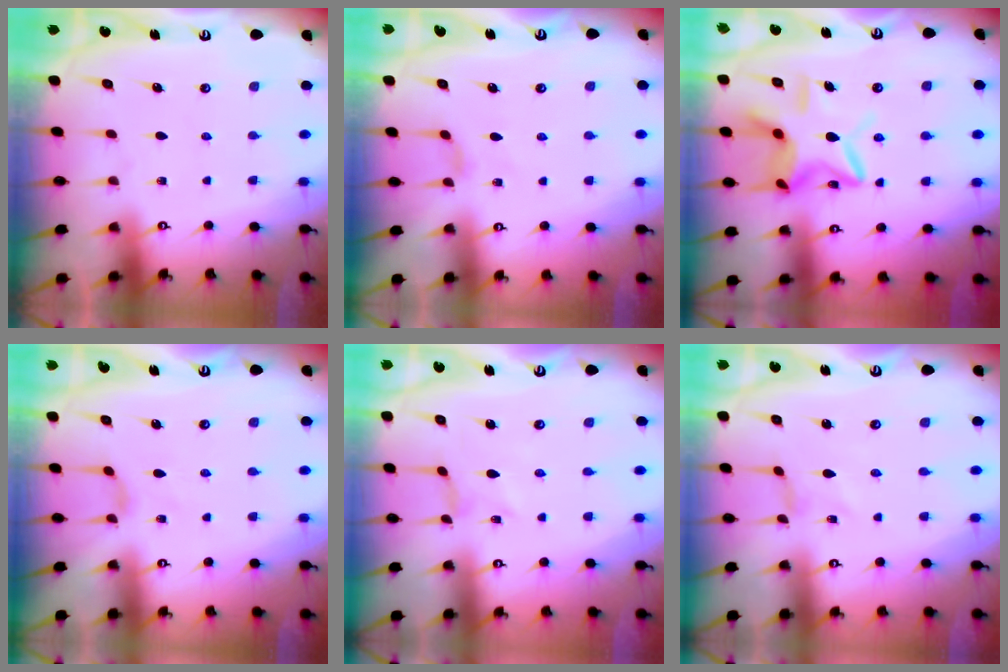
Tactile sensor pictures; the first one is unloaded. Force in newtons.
{"total": 1.9, "press": 1.8, "slide": 0.5}
{"total": 12.7, "press": 12.6, "slide": 1.0}
{"total": 2.7, "press": 2.6, "slide": 0.6}
{"total": 0.0}
{"total": 0.5, "press": 0.5, "slide": 0.2}